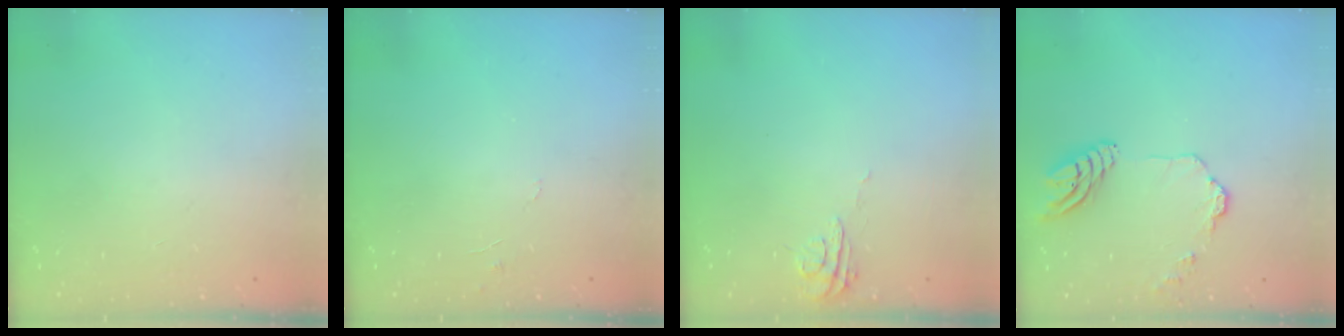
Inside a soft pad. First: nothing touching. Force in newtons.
{"total": 4.2, "press": 4.2, "slide": 0.4}
{"total": 5.3, "press": 5.3, "slide": 0.4}
{"total": 12.0, "press": 11.9, "slide": 1.5}